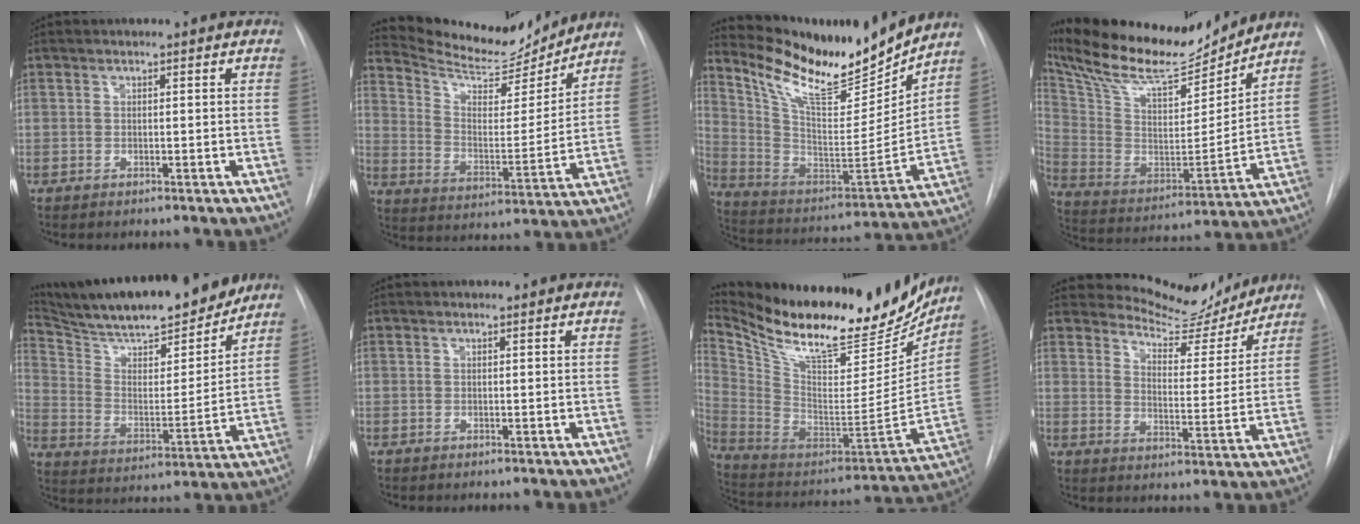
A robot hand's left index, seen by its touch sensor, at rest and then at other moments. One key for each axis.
{"total": 14.3, "fx": 14.1, "fy": 1.8, "fz": 2.1, "tx": -0.044, "ty": -0.026, "tz": 0.225}
{"total": 18.9, "fx": 16.9, "fy": 2.4, "fz": 8.1, "tx": -0.158, "ty": -0.042, "tz": 0.290}
{"total": 22.3, "fx": 20.2, "fy": 4.2, "fz": 8.6, "tx": -0.174, "ty": -0.013, "tz": 0.335}
{"total": 24.3, "fx": 21.3, "fy": 4.1, "fz": 11.0, "tx": -0.190, "ty": -0.026, "tz": 0.318}
{"total": 0.0}
{"total": 30.3, "fx": 25.4, "fy": 8.6, "fz": 14.2, "tx": -0.256, "ty": -0.044, "tz": 0.380}
{"total": 11.7, "fx": 11.5, "fy": 2.1, "fz": 1.0, "tx": -0.014, "ty": -0.033, "tz": 0.155}